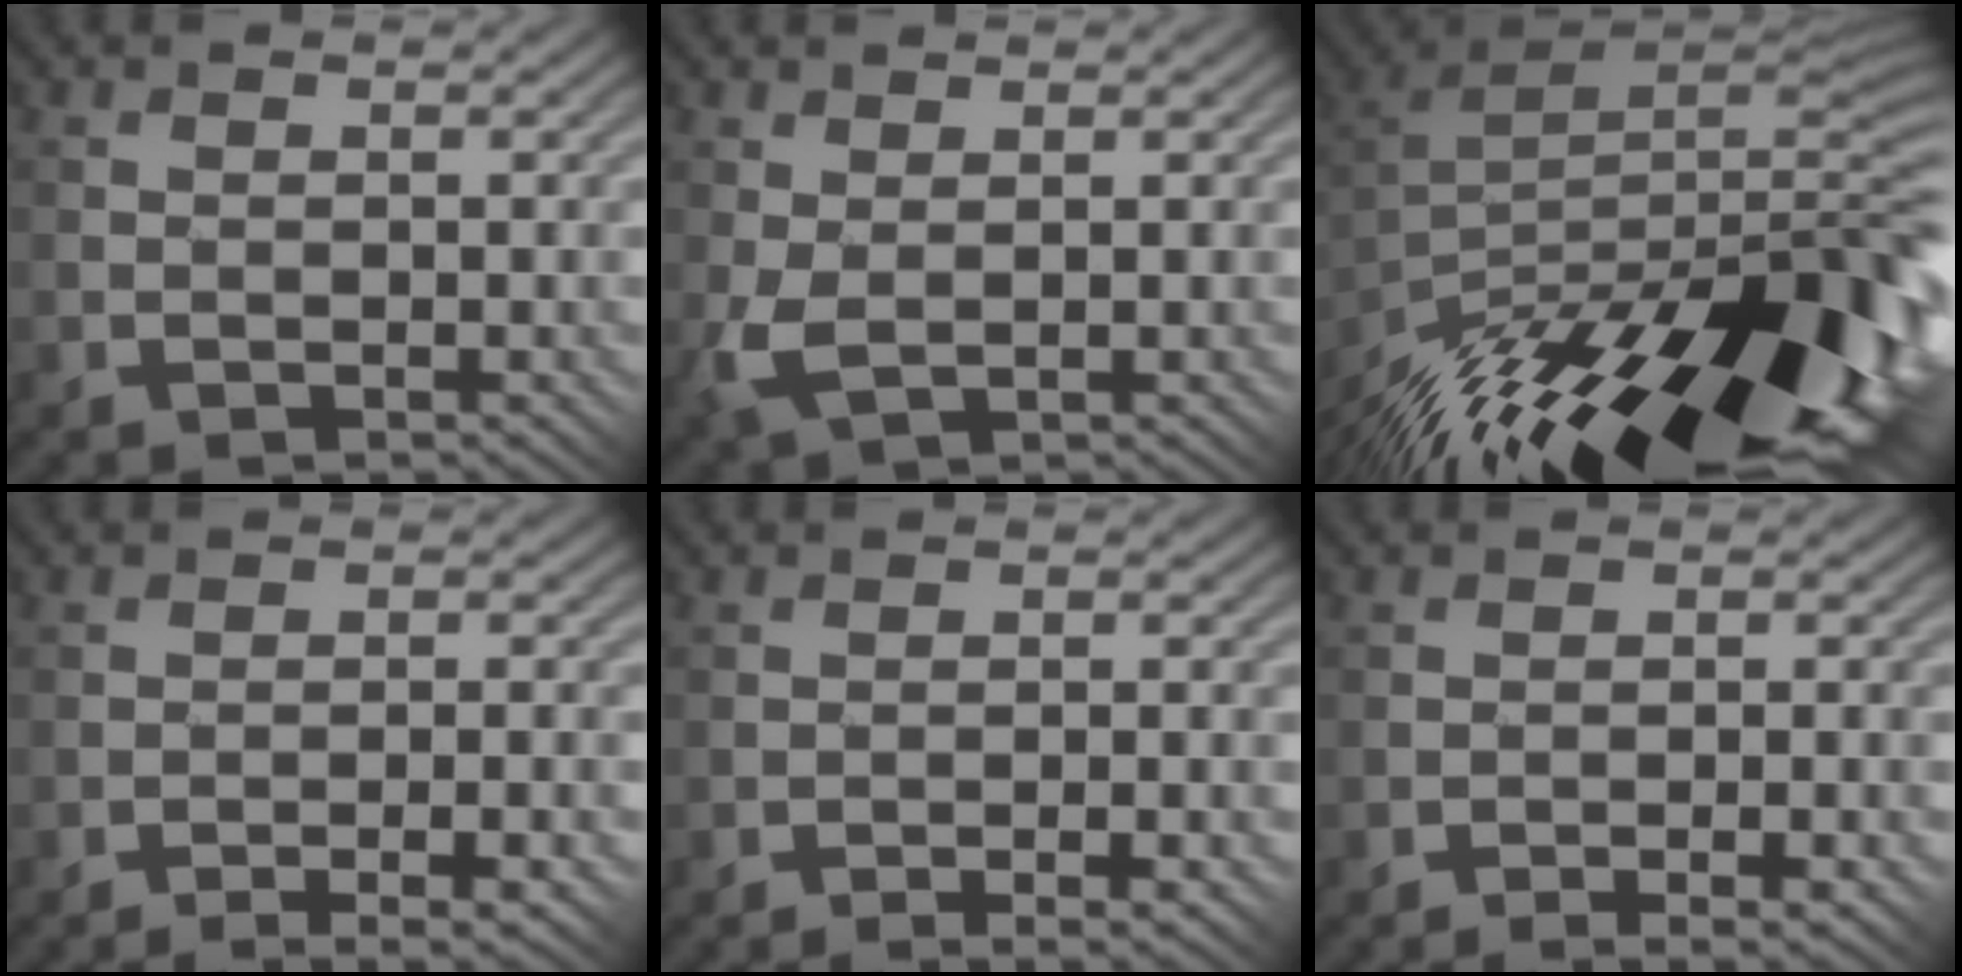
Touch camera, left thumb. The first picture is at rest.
{"total": 3.2, "force": [-0.2, 1.7, 2.7], "torque": [-0.076, -0.006, -0.001]}
{"total": 16.8, "force": [-10.4, 4.7, 12.4], "torque": [-0.199, 0.025, -0.173]}
{"total": 6.0, "force": [-3.9, 1.3, 4.4], "torque": [-0.064, 0.016, -0.048]}
{"total": 4.7, "force": [-3.0, 1.4, 3.3], "torque": [-0.043, 0.014, -0.035]}
{"total": 5.3, "force": [-3.3, 1.4, 3.8], "torque": [-0.053, 0.015, -0.041]}